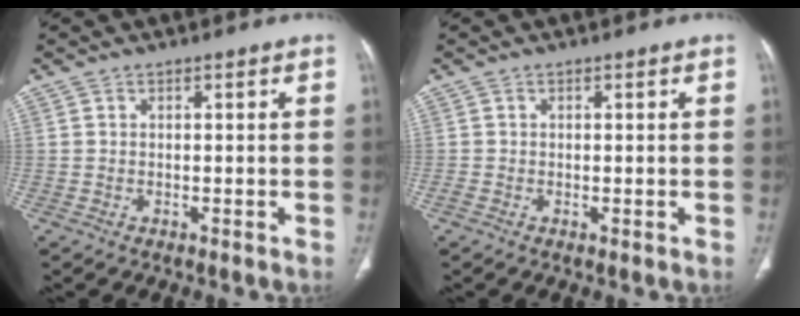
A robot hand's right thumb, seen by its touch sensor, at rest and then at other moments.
{"total": 1.1, "force": [-0.5, 0.5, 0.9], "torque": [-0.017, -0.002, -0.009]}